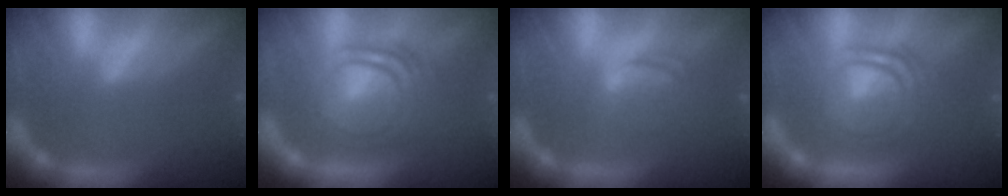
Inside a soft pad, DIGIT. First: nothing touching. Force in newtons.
{"total": 8.6}
{"total": 3.5}
{"total": 7.6}